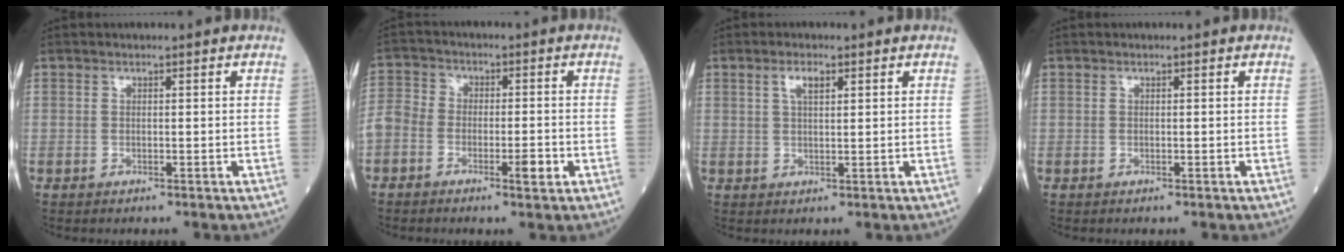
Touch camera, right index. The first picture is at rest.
{"total": 7.7, "force": [-3.1, 4.5, 5.5], "torque": [-0.109, 0.020, -0.059]}
{"total": 2.7, "force": [1.4, 0.8, 2.1], "torque": [-0.045, 0.004, 0.029]}
{"total": 0.0}